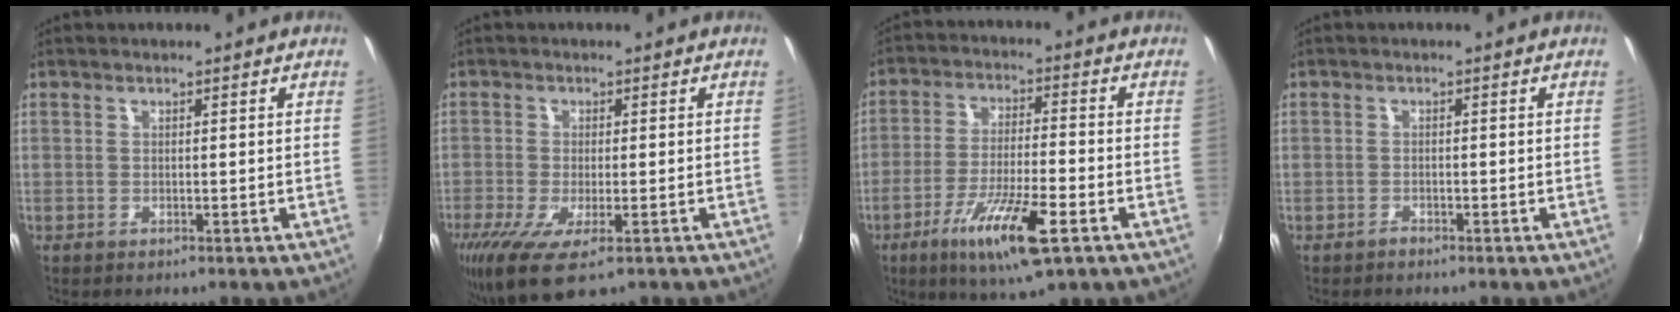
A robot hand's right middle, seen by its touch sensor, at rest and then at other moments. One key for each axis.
{"total": 9.1, "fx": -5.3, "fy": 2.6, "fz": 7.0, "tx": -0.152, "ty": -0.040, "tz": -0.088}
{"total": 13.1, "fx": -6.7, "fy": 2.2, "fz": 11.0, "tx": -0.217, "ty": -0.028, "tz": -0.120}
{"total": 0.9, "fx": -0.8, "fy": 0.4, "fz": -0.1, "tx": 0.002, "ty": 0.004, "tz": -0.015}